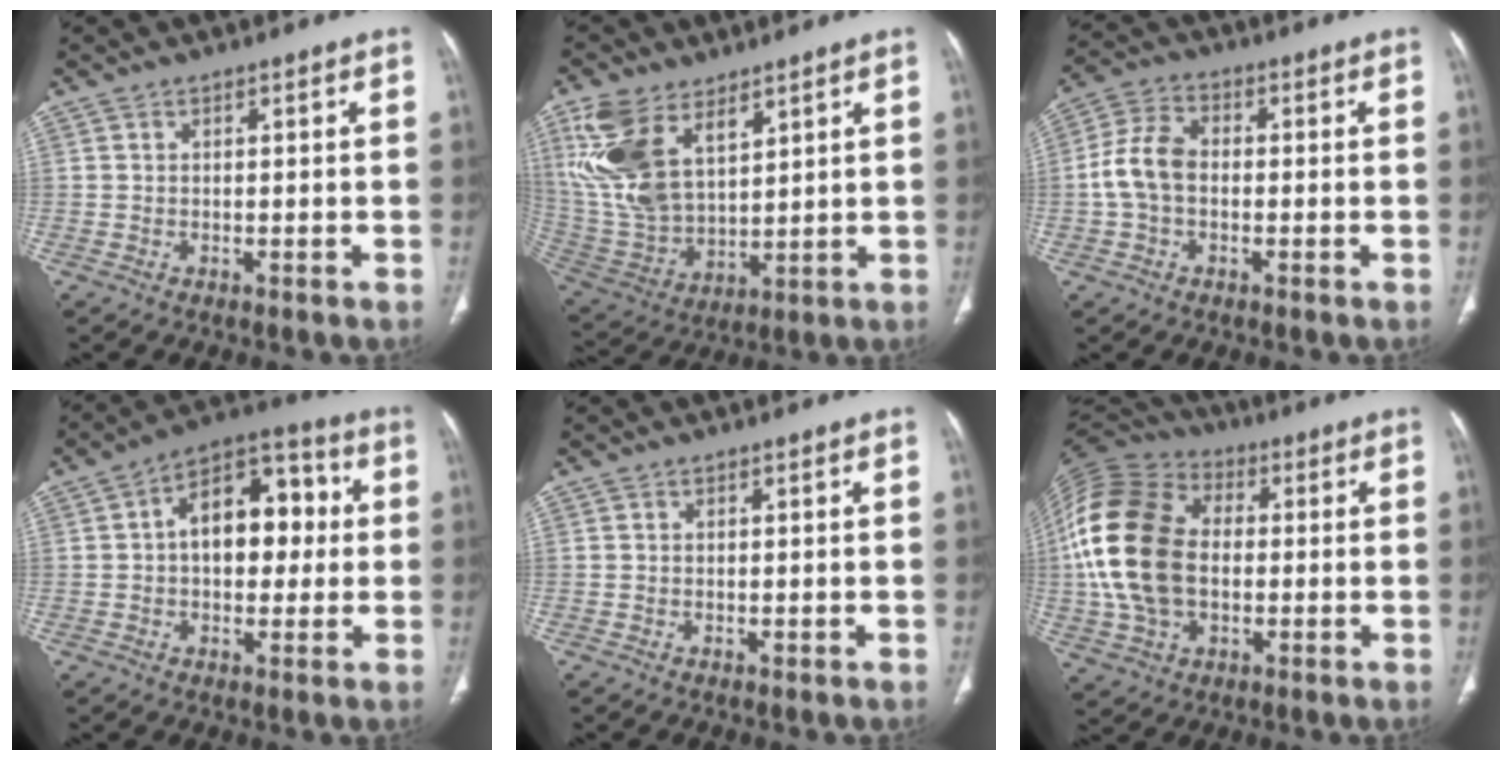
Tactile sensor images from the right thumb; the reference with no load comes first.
{"total": 16.4, "force": [8.3, 8.8, 11.1], "torque": [-0.221, -0.026, 0.179]}
{"total": 7.9, "force": [-0.7, 5.4, 5.7], "torque": [-0.115, 0.024, -0.022]}
{"total": 14.5, "force": [1.5, 8.9, 11.3], "torque": [-0.132, 0.034, 0.013]}
{"total": 0.0}
{"total": 21.4, "force": [0.0, 14.5, 15.8], "torque": [-0.324, 0.019, -0.002]}